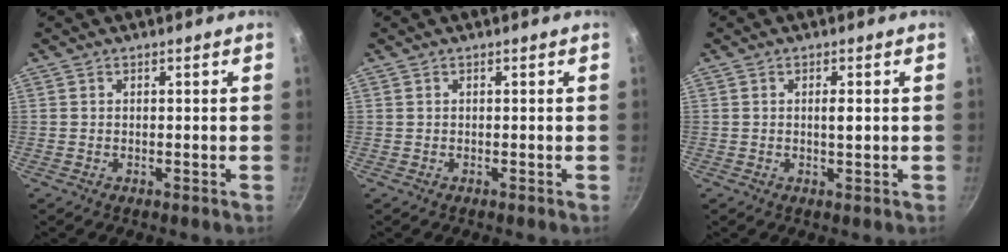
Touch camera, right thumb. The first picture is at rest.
{"total": 0.0}
{"total": 2.1, "force": [0.2, 0.5, 2.0], "torque": [-0.035, 0.000, 0.004]}